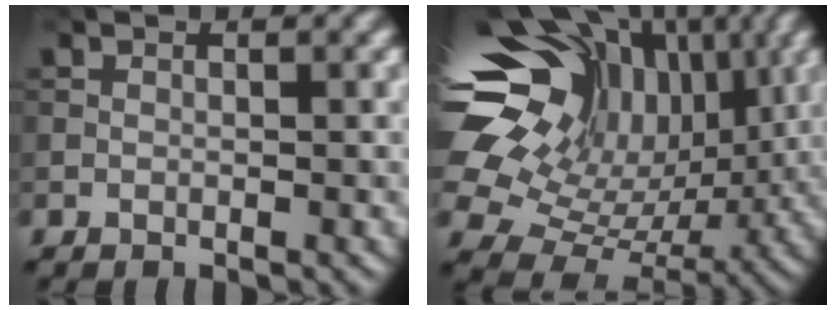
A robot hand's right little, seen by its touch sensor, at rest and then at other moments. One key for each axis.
{"total": 19.0, "fx": 5.8, "fy": 13.1, "fz": 12.5, "tx": -0.247, "ty": 0.032, "tz": 0.113}